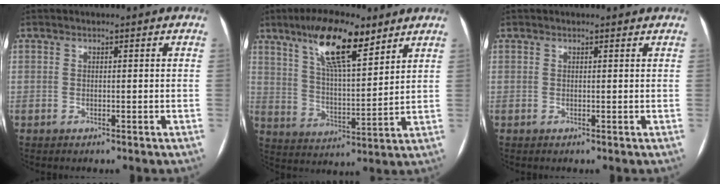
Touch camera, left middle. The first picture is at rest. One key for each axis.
{"total": 13.5, "fx": 8.7, "fy": 3.1, "fz": 9.8, "tx": -0.179, "ty": 0.010, "tz": 0.157}
{"total": 1.4, "fx": 1.3, "fy": 0.3, "fz": 0.4, "tx": -0.015, "ty": 0.008, "tz": 0.014}